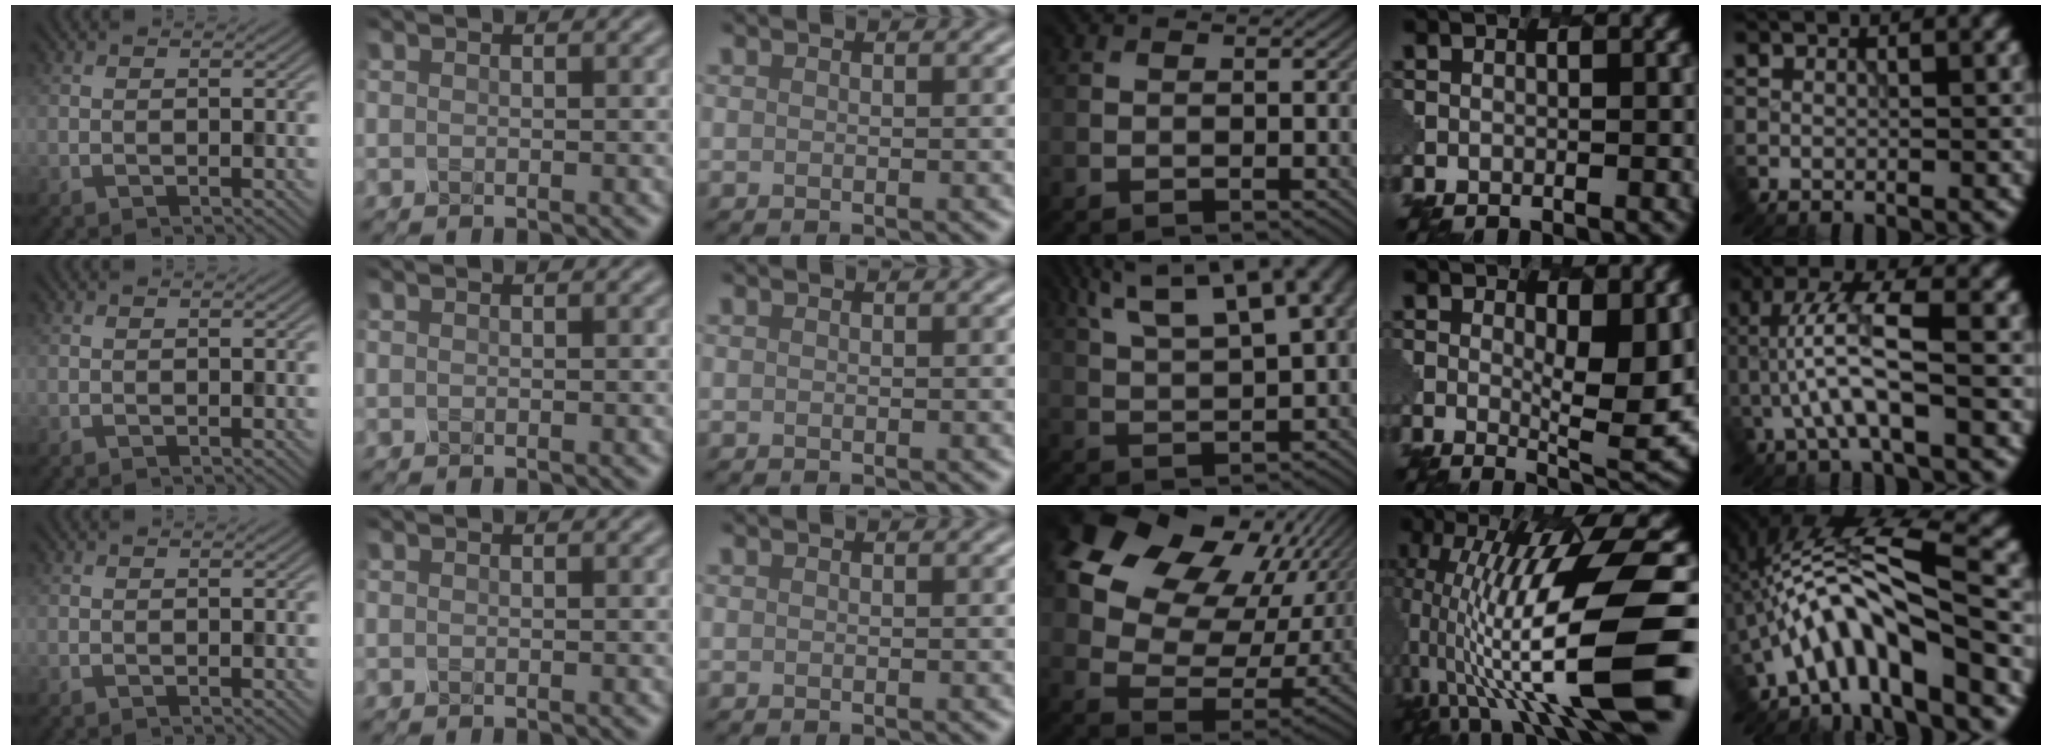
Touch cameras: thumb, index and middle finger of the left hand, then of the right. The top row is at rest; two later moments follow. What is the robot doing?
{"motion": "dispense", "object": "oil cruet"}